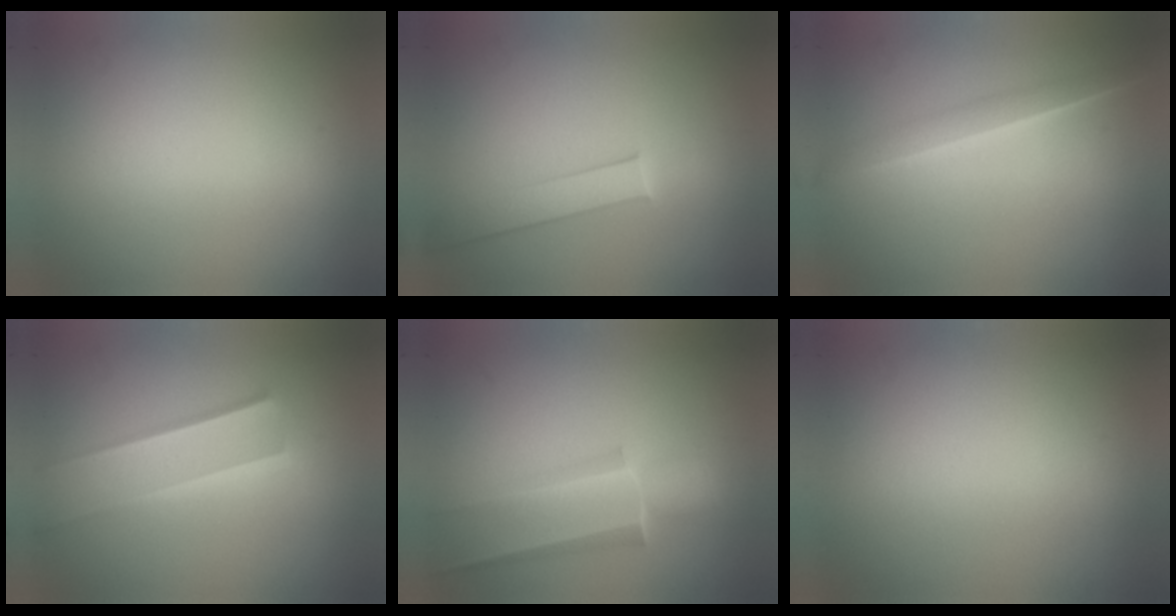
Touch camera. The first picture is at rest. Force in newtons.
{"total": 1.9}
{"total": 1.5}
{"total": 1.7}
{"total": 2.6}
{"total": 0.0}